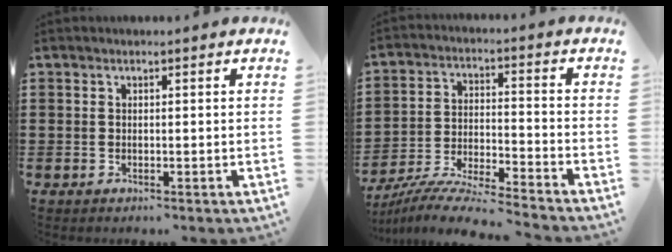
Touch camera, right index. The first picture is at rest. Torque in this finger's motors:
{"motor_torque": [0.01, 0.84, 0.49, 0.18]}